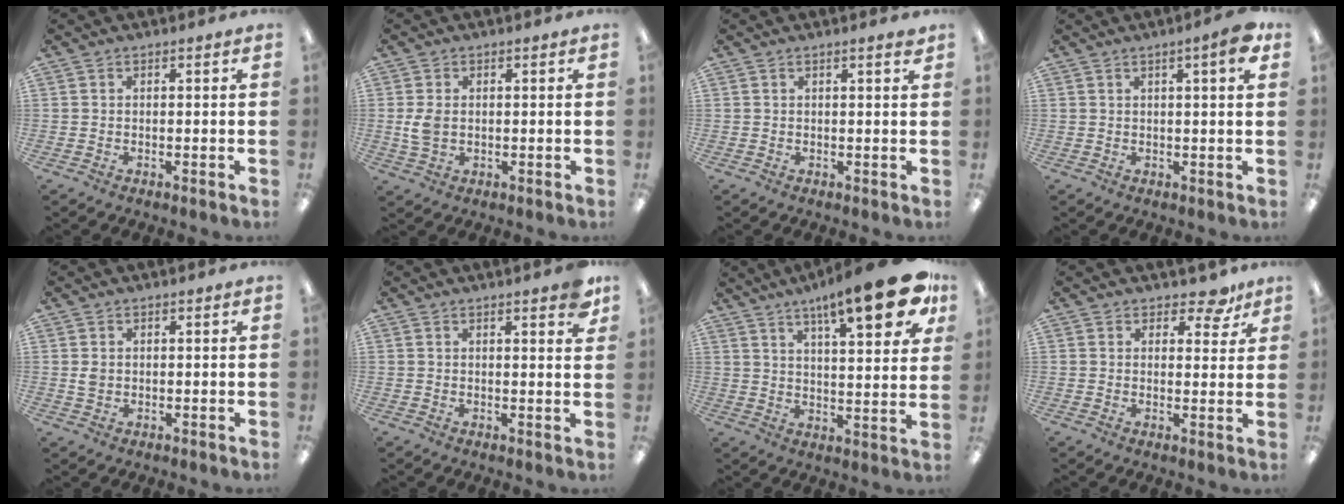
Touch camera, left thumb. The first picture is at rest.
{"total": 5.0, "force": [0.1, 3.6, 3.5], "torque": [-0.078, -0.002, -0.003]}
{"total": 1.1, "force": [1.0, 0.0, 0.6], "torque": [-0.004, -0.003, 0.015]}
{"total": 4.7, "force": [2.4, 0.7, 3.9], "torque": [-0.064, -0.001, 0.037]}
{"total": 2.2, "force": [0.4, 1.9, 1.0], "torque": [-0.013, 0.001, 0.005]}
{"total": 3.7, "force": [2.9, 0.7, 2.3], "torque": [-0.028, -0.014, 0.045]}
{"total": 17.6, "force": [10.5, 4.5, 13.4], "torque": [-0.193, -0.052, 0.159]}
{"total": 5.6, "force": [4.2, 3.0, 2.3], "torque": [-0.015, -0.024, 0.070]}